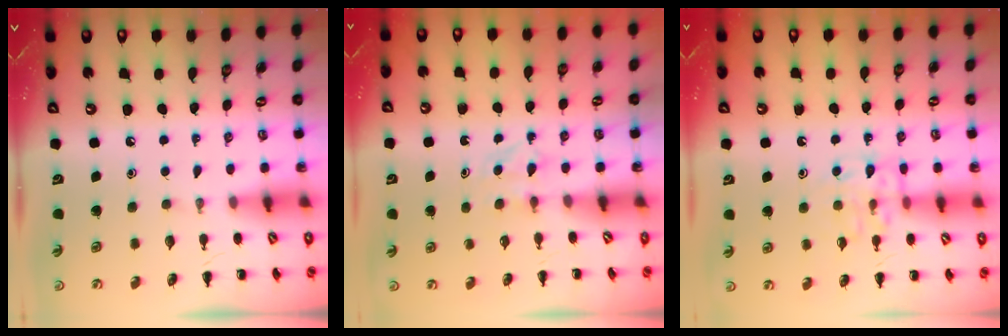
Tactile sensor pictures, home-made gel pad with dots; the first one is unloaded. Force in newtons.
{"total": 2.8, "press": 2.6, "slide": 1.0}
{"total": 10.7, "press": 10.6, "slide": 0.8}